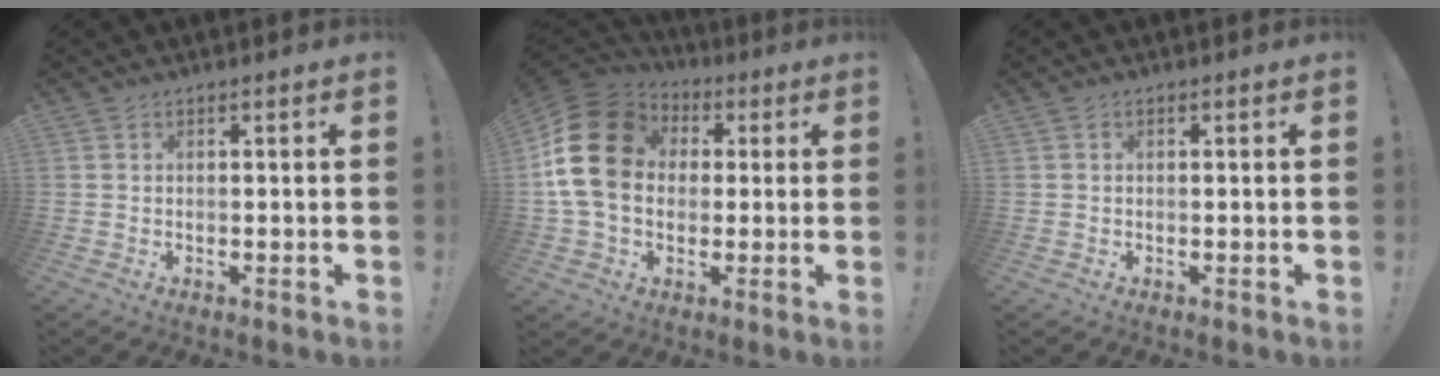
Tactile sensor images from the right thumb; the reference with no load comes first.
{"total": 19.0, "force": [2.4, 14.4, 12.1], "torque": [-0.228, 0.009, 0.046]}
{"total": 0.0}